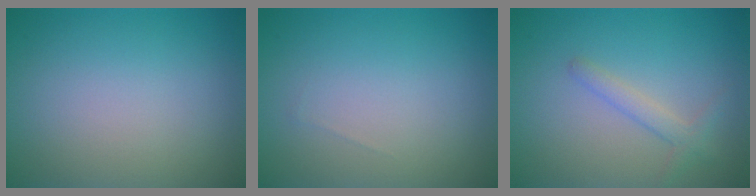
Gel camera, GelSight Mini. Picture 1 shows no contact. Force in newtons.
{"total": 0.0}
{"total": 1.8, "press": 1.8, "slide": 0.1}